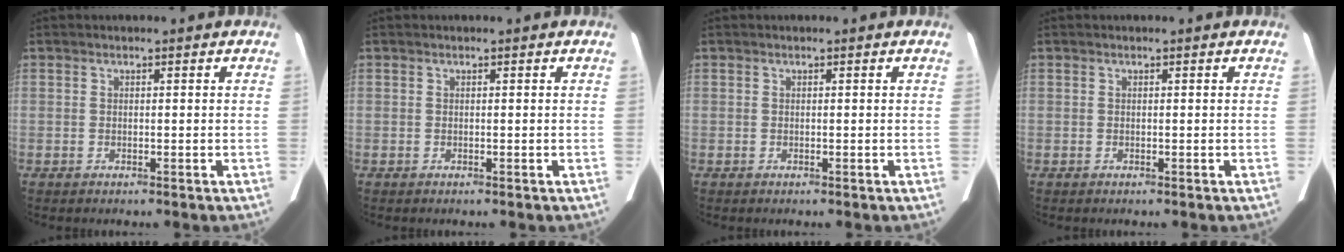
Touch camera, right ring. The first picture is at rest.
{"total": 0.0}
{"total": 0.0}
{"total": 0.0}